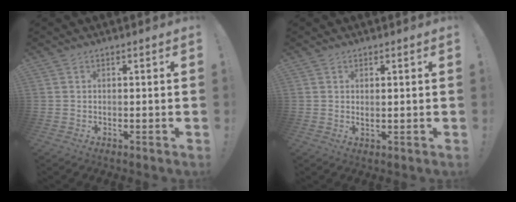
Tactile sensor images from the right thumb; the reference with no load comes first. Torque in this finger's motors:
{"motor_torque": [0.16, -0.28, -0.12, 0.35, -0.03]}